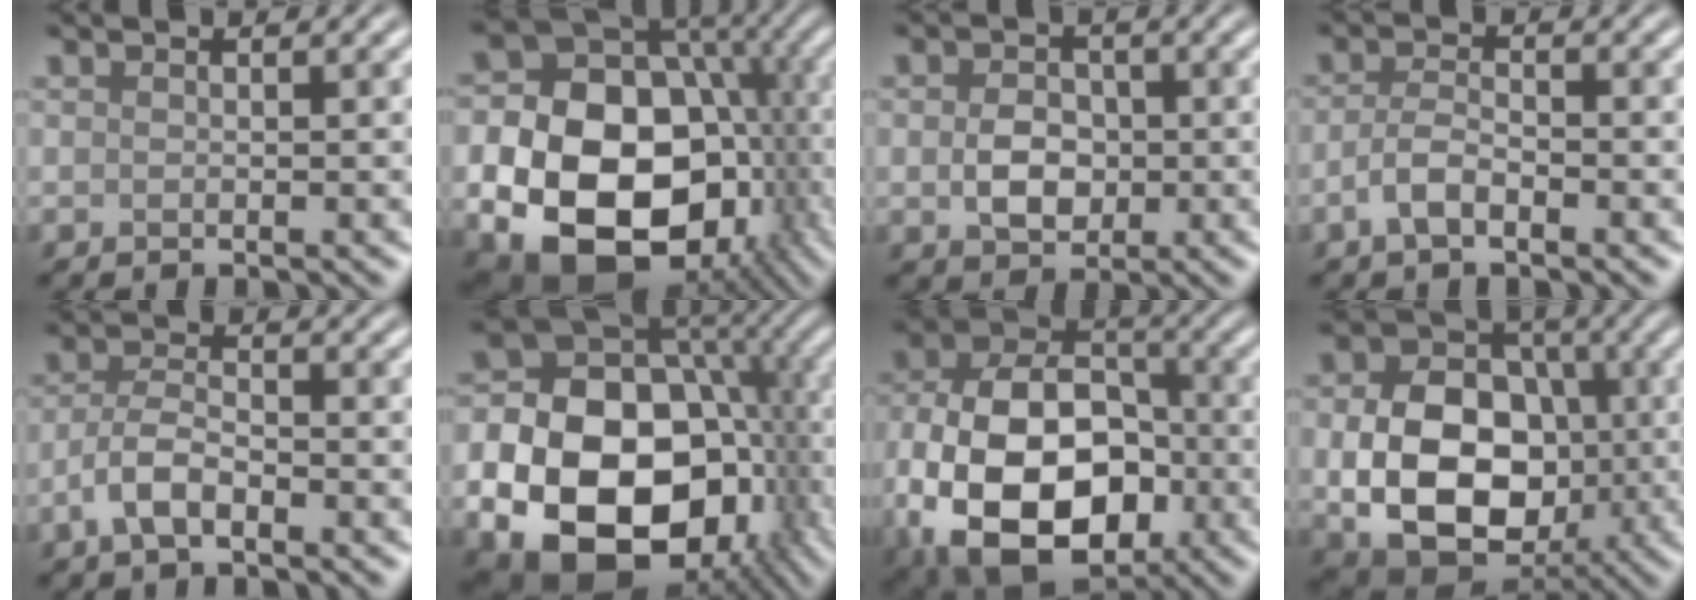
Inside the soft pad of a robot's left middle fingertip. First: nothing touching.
{"total": 19.3, "force": [-4.2, 15.1, 11.3], "torque": [-0.170, -0.042, -0.066]}
{"total": 3.5, "force": [-0.4, 2.6, 2.2], "torque": [-0.042, -0.001, -0.010]}
{"total": 2.5, "force": [-1.2, 1.0, 1.9], "torque": [-0.039, 0.006, -0.031]}
{"total": 3.2, "force": [-1.6, 1.3, 2.5], "torque": [-0.050, 0.006, -0.038]}
{"total": 20.5, "force": [-5.1, 15.7, 12.2], "torque": [-0.198, -0.036, -0.079]}
{"total": 15.3, "force": [-4.8, 9.9, 10.6], "torque": [-0.195, -0.018, -0.090]}
{"total": 11.3, "force": [-1.6, 8.4, 7.4], "torque": [-0.132, -0.011, -0.027]}